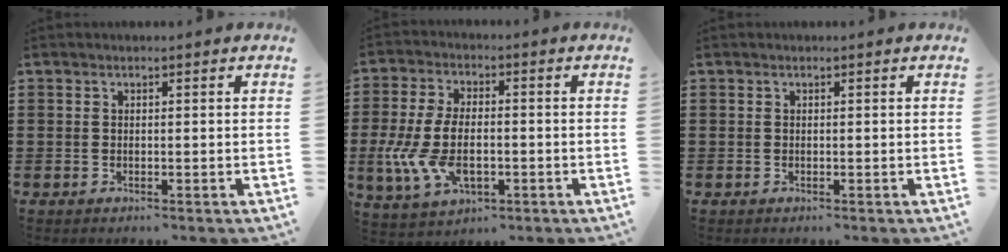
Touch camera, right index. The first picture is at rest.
{"total": 9.7, "force": [-2.0, 5.0, 8.1], "torque": [-0.193, -0.005, -0.041]}
{"total": 0.0}